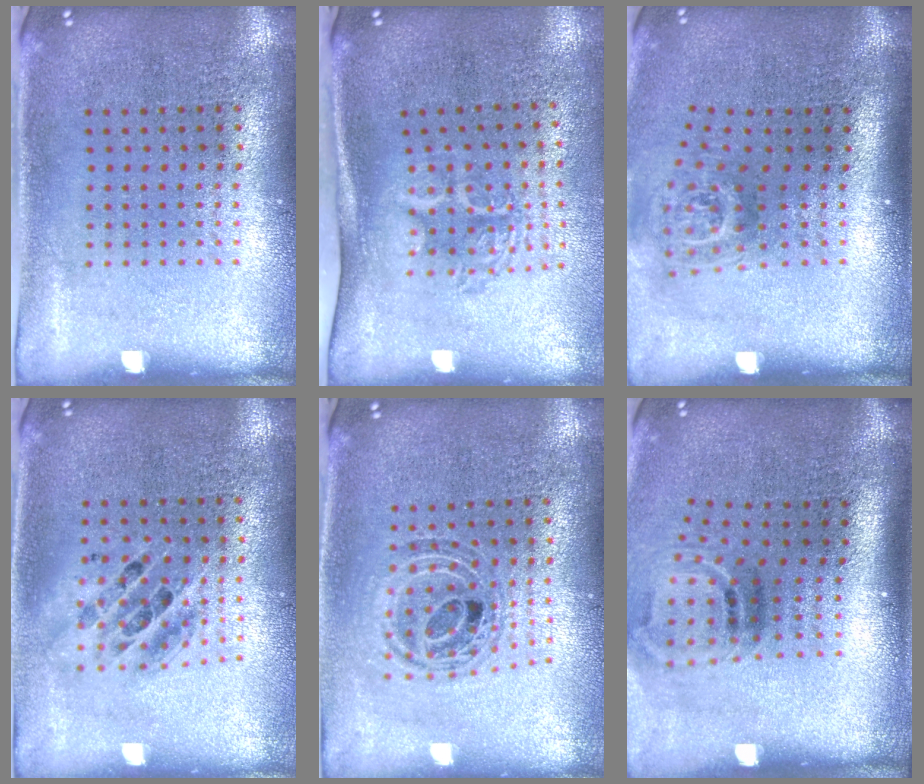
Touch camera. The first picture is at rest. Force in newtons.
{"total": 1.8, "press": 1.3, "slide": 1.3}
{"total": 1.9, "press": 1.2, "slide": 1.4}
{"total": 1.3, "press": 1.1, "slide": 0.6}
{"total": 0.8, "press": 0.8, "slide": 0.2}
{"total": 2.0, "press": 1.2, "slide": 1.6}